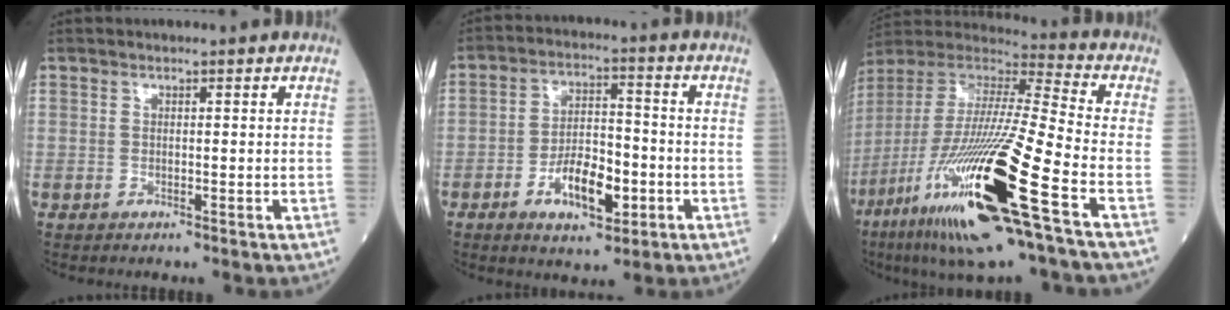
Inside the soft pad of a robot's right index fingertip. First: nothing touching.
{"total": 9.2, "force": [-3.3, 3.7, 7.7], "torque": [-0.141, 0.005, -0.055]}
{"total": 26.6, "force": [-11.0, 1.5, 24.2], "torque": [-0.494, -0.062, -0.208]}